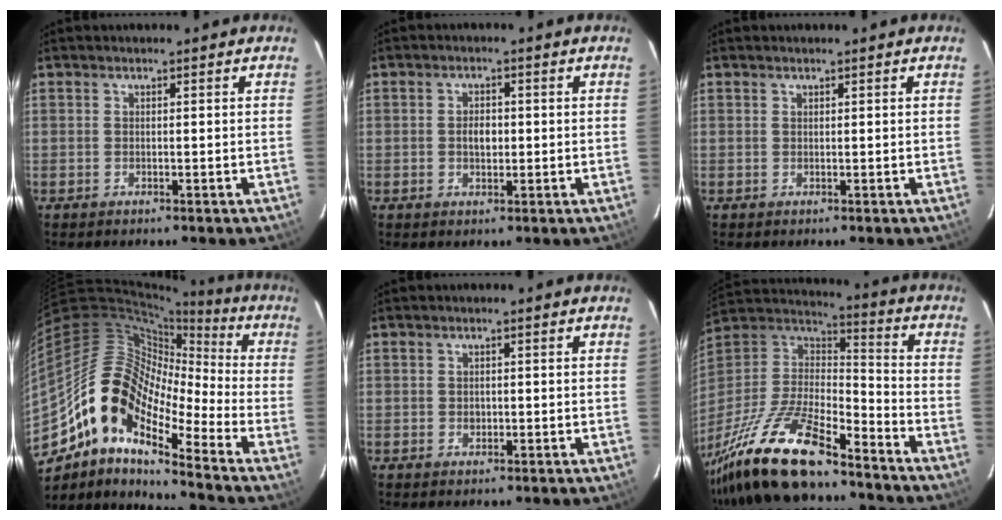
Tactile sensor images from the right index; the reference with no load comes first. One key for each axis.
{"total": 2.9, "fx": -0.1, "fy": 1.9, "fz": 2.2, "tx": -0.038, "ty": 0.005, "tz": -0.003}
{"total": 0.0}
{"total": 16.8, "fx": -9.6, "fy": 6.2, "fz": 12.2, "tx": -0.199, "ty": -0.002, "tz": -0.198}
{"total": 1.1, "fx": -0.1, "fy": 1.0, "fz": 0.3, "tx": -0.003, "ty": 0.000, "tz": 0.000}
{"total": 24.9, "fx": -18.2, "fy": 7.0, "fz": 15.6, "tx": -0.326, "ty": -0.040, "tz": -0.321}